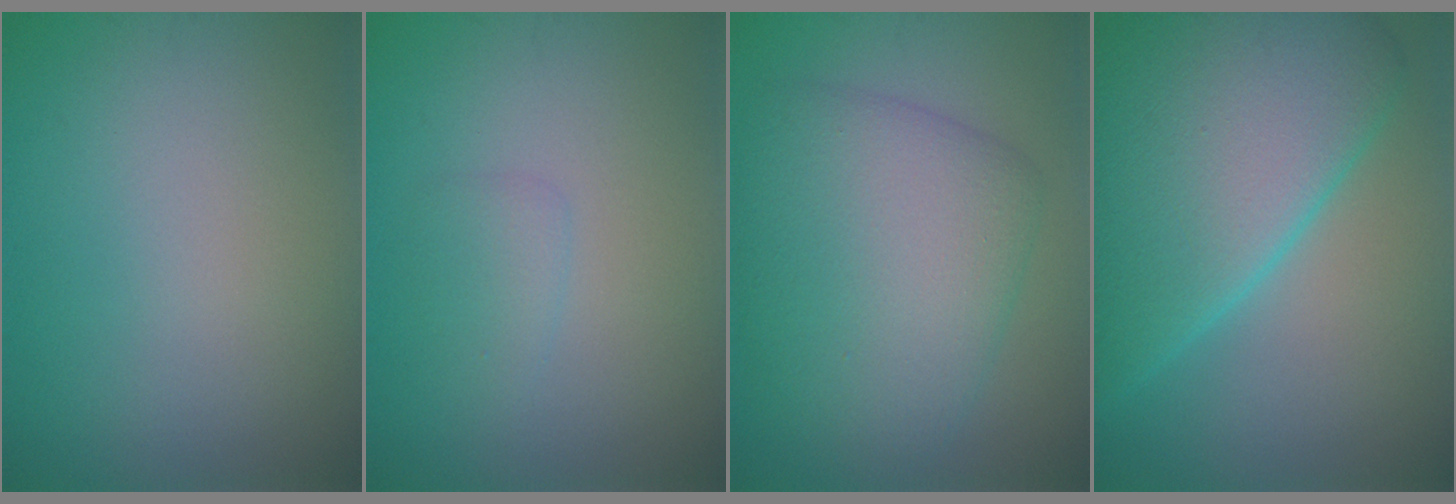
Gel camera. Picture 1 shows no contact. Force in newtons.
{"total": 1.2, "press": 1.2, "slide": 0.1}
{"total": 8.2, "press": 8.2, "slide": 0.2}
{"total": 13.6, "press": 13.6, "slide": 0.4}